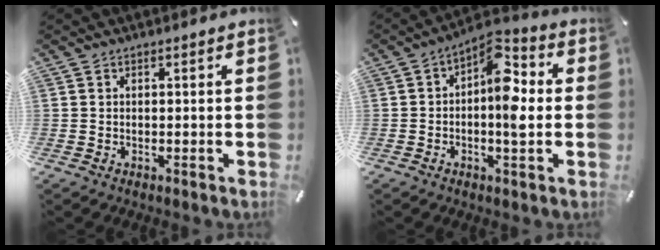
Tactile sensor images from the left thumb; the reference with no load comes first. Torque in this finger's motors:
{"motor_torque": [1.41, 2.35, 0.32, -0.01, 0.41]}